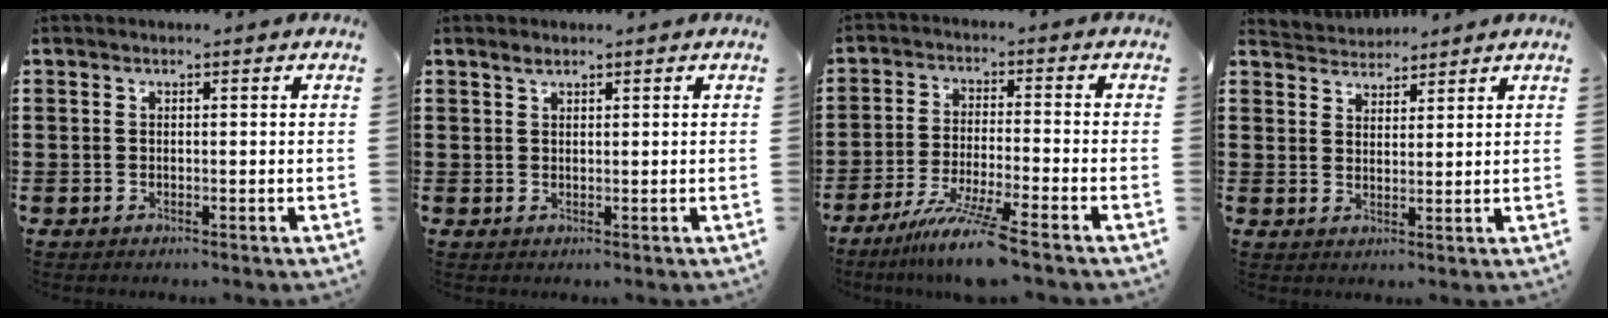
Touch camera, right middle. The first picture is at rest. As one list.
[{"total": 1.2, "force": [1.1, 0.3, 0.5], "torque": [-0.012, 0.001, 0.020]}, {"total": 8.1, "force": [-6.4, -0.6, 4.9], "torque": [-0.093, -0.021, -0.122]}, {"total": 3.1, "force": [3.0, 0.4, -0.7], "torque": [0.001, -0.010, 0.056]}]